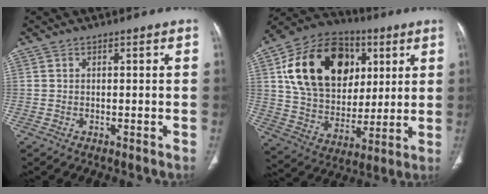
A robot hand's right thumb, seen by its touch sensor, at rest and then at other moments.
{"total": 24.8, "force": [7.6, 17.7, 15.6], "torque": [-0.248, -0.001, 0.130]}